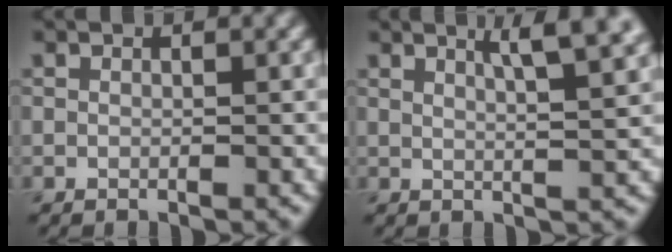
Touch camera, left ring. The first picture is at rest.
{"total": 5.0, "force": [3.0, 1.2, 3.8], "torque": [-0.037, 0.019, 0.030]}